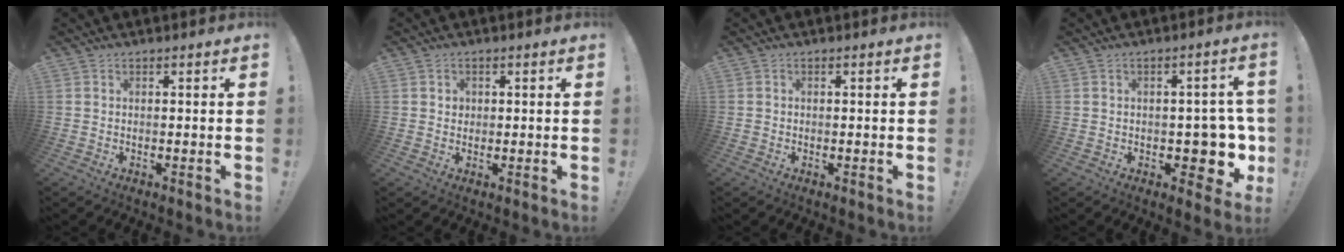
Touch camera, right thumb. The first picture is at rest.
{"total": 1.7, "force": [0.4, 1.6, 0.5], "torque": [0.007, -0.005, 0.004]}
{"total": 0.6, "force": [-0.3, 0.4, 0.2], "torque": [-0.003, 0.001, -0.005]}
{"total": 8.4, "force": [-1.7, 5.7, 5.9], "torque": [-0.060, 0.007, -0.019]}